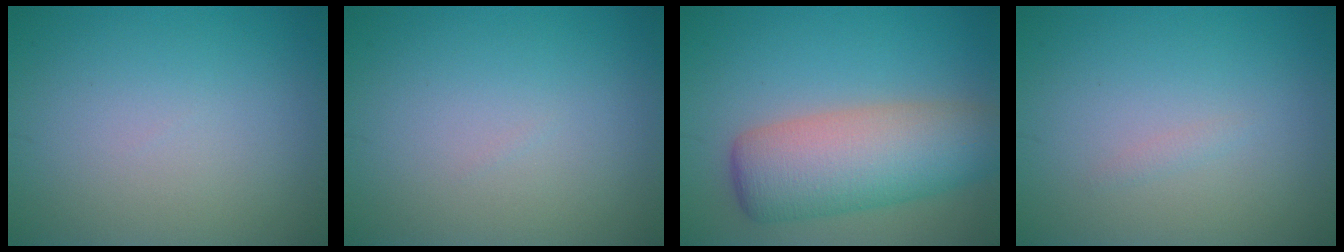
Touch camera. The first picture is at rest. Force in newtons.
{"total": 0.0}
{"total": 8.2, "press": 8.2, "slide": 0.3}
{"total": 0.5, "press": 0.5, "slide": 0.0}